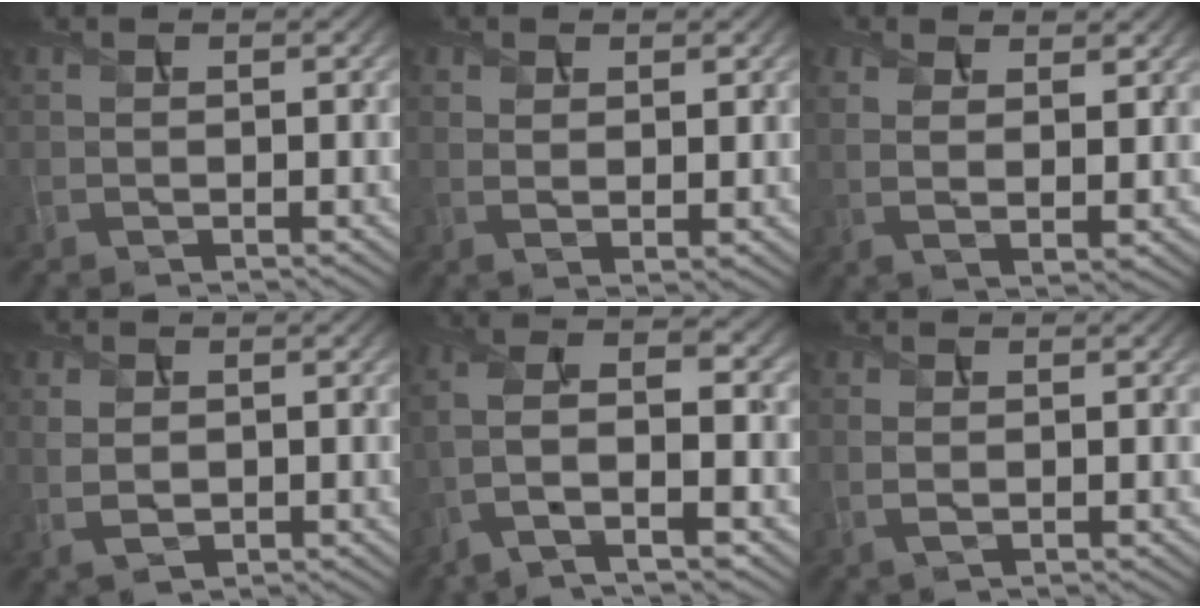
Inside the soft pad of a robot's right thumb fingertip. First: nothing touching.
{"total": 2.4, "force": [1.2, 1.2, 1.7], "torque": [-0.039, -0.004, 0.027]}
{"total": 5.6, "force": [2.7, 2.4, 4.2], "torque": [-0.089, -0.002, 0.047]}
{"total": 2.7, "force": [0.2, 1.9, 2.0], "torque": [-0.046, -0.004, 0.007]}
{"total": 9.2, "force": [-2.5, 3.4, 8.2], "torque": [-0.184, 0.016, -0.059]}
{"total": 1.4, "force": [0.1, 0.7, 1.2], "torque": [-0.031, -0.002, 0.003]}